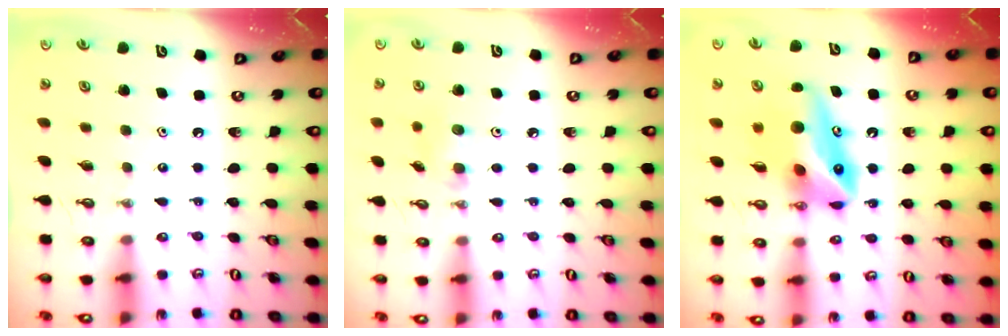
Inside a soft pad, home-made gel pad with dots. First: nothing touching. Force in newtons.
{"total": 6.0, "press": 5.9, "slide": 1.4}
{"total": 10.5, "press": 10.4, "slide": 1.6}